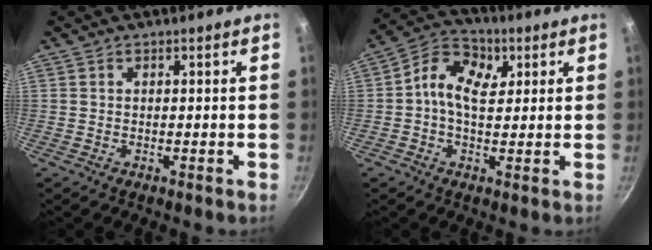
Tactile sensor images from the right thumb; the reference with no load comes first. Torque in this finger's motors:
{"motor_torque": [0.03, 0.04, 0.05, -0.05, 0.06]}